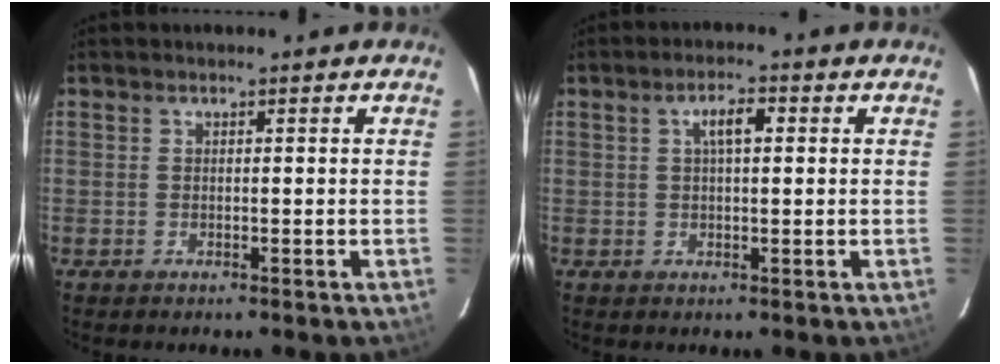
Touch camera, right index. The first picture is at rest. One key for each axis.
{"total": 3.7, "fx": 1.0, "fy": 1.3, "fz": 3.3, "tx": -0.060, "ty": 0.011, "tz": 0.017}